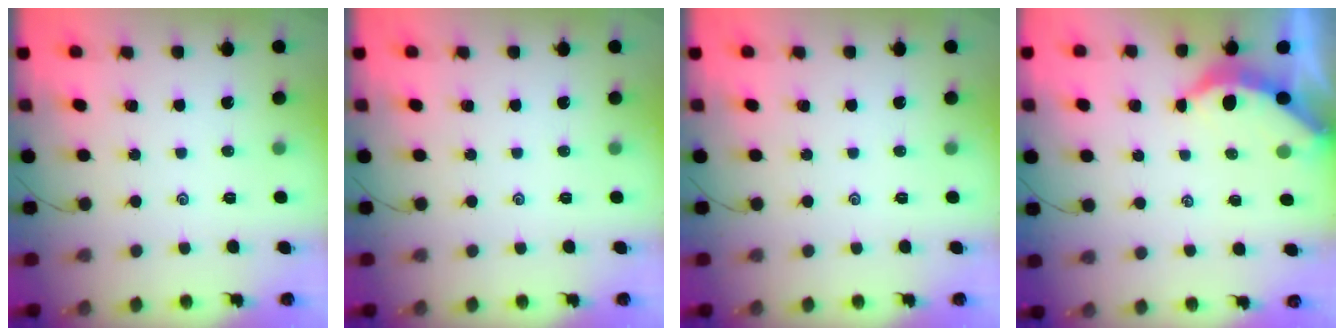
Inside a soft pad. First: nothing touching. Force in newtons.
{"total": 0.0}
{"total": 0.0}
{"total": 3.7, "press": 3.6, "slide": 0.4}